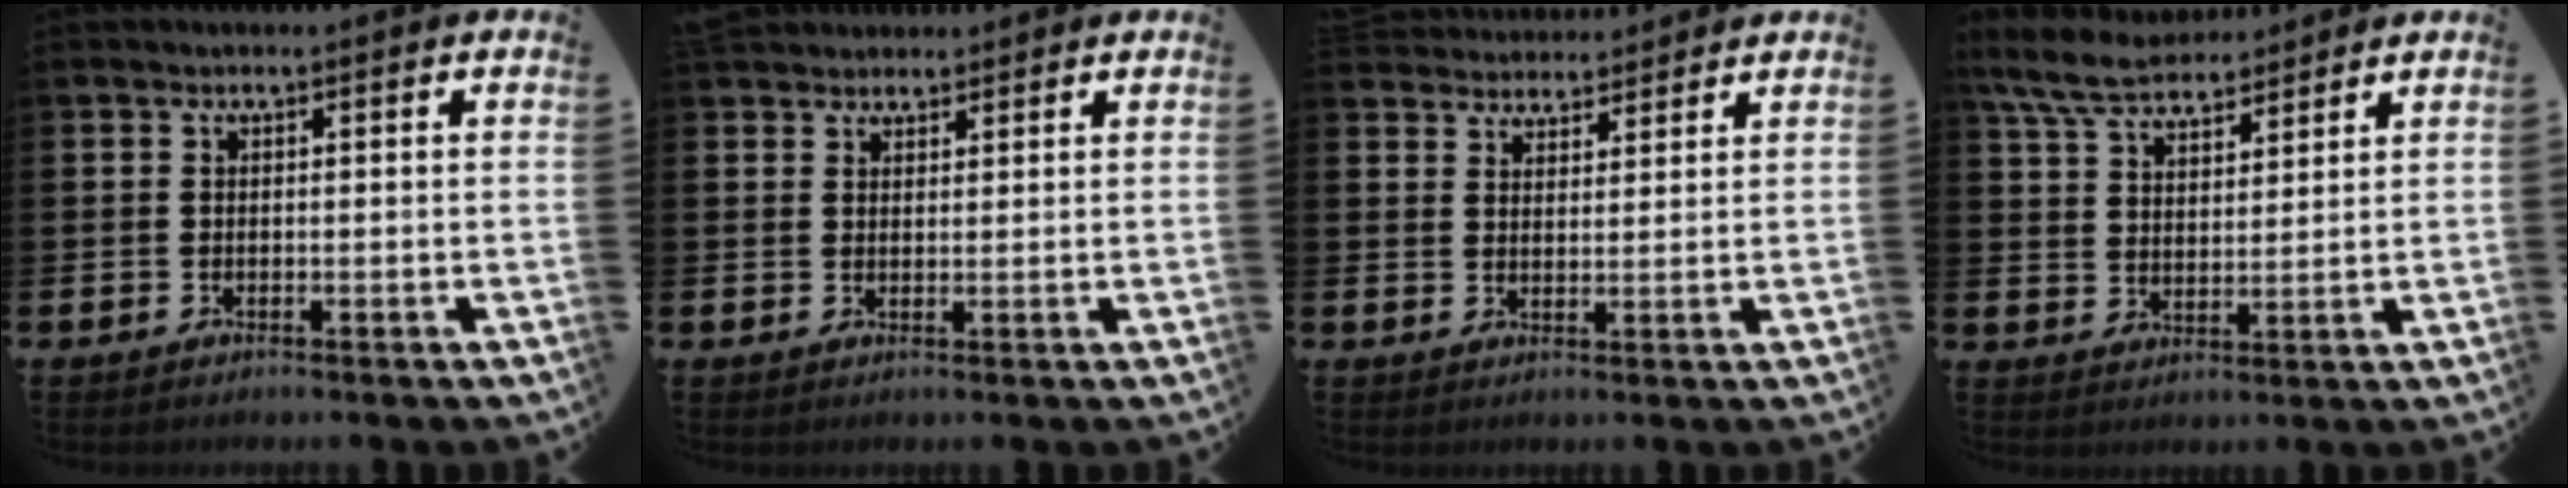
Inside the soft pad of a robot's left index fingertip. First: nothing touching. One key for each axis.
{"total": 2.7, "fx": 2.5, "fy": 1.0, "fz": -0.2, "tx": 0.005, "ty": -0.007, "tz": 0.046}
{"total": 4.1, "fx": 3.9, "fy": 0.8, "fz": -0.6, "tx": -0.001, "ty": -0.021, "tz": 0.072}
{"total": 7.2, "fx": 6.6, "fy": 2.0, "fz": 1.9, "tx": -0.067, "ty": -0.021, "tz": 0.124}